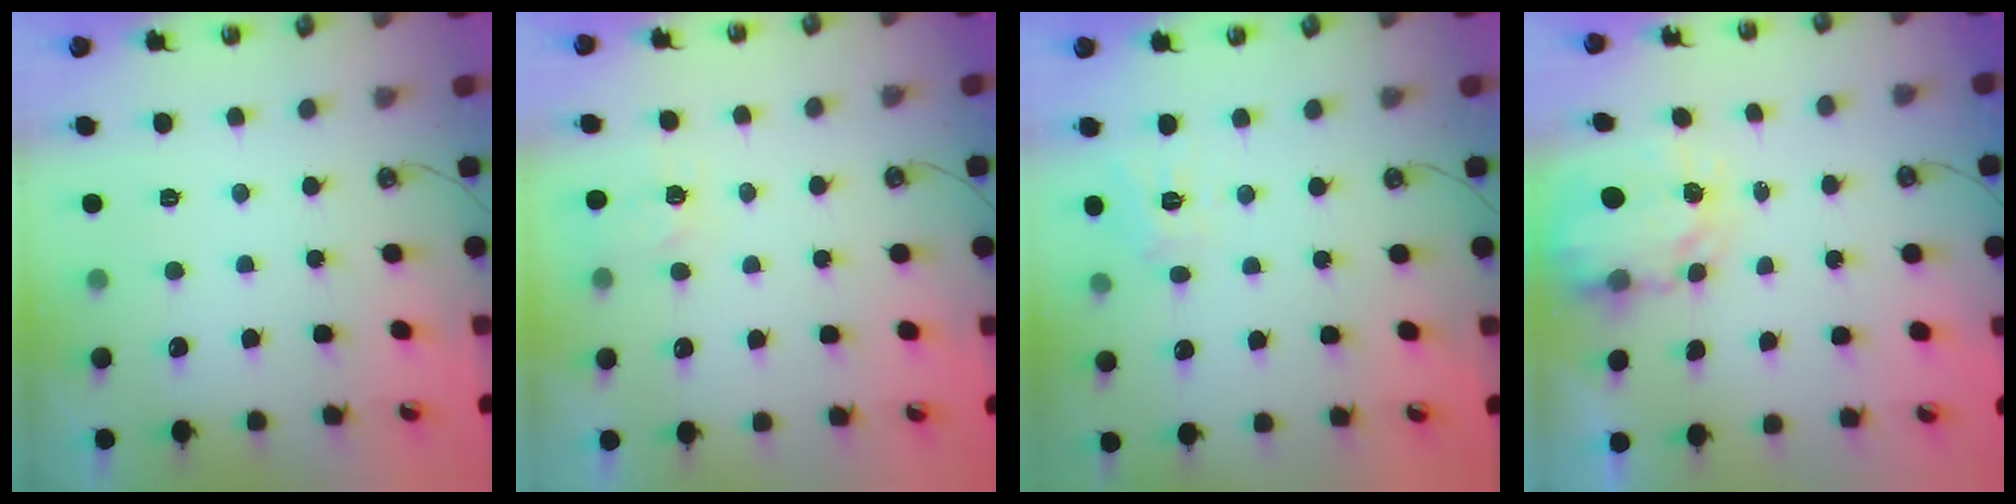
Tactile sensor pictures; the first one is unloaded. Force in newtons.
{"total": 5.6, "press": 5.6, "slide": 0.6}
{"total": 8.4, "press": 8.4, "slide": 0.4}
{"total": 4.1, "press": 4.1, "slide": 0.3}